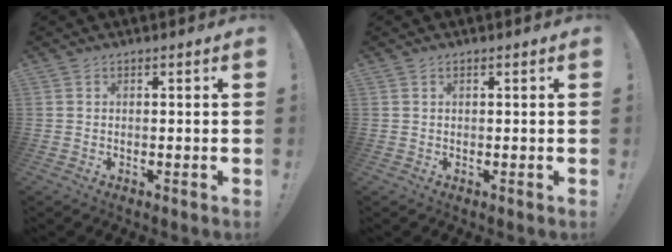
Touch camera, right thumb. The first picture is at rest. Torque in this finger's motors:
{"motor_torque": [-0.03, -0.10, -0.12, 0.06, 0.00]}